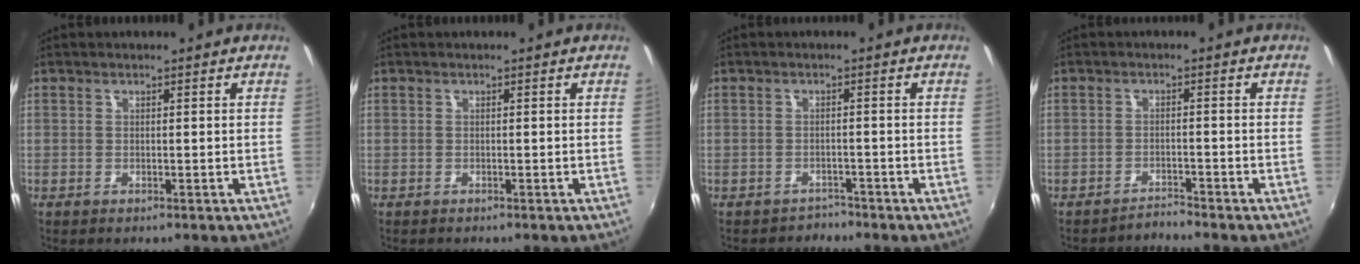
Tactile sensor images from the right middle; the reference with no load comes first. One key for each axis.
{"total": 0.0}
{"total": 2.2, "fx": -2.0, "fy": 0.9, "fz": -0.3, "tx": 0.003, "ty": 0.002, "tz": -0.031}
{"total": 2.2, "fx": -2.1, "fy": -0.5, "fz": -0.3, "tx": -0.001, "ty": 0.001, "tz": -0.036}